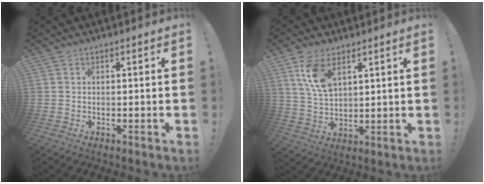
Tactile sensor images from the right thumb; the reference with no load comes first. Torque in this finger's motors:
{"motor_torque": [-0.04, 0.22, 0.06, 0.24, 0.15]}